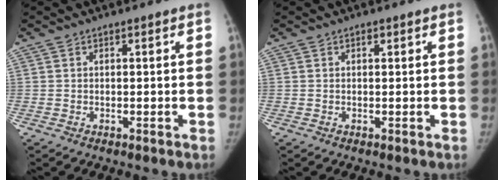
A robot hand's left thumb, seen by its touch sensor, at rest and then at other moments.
{"total": 0.6, "force": [0.3, 0.4, 0.4], "torque": [-0.001, 0.000, 0.003]}